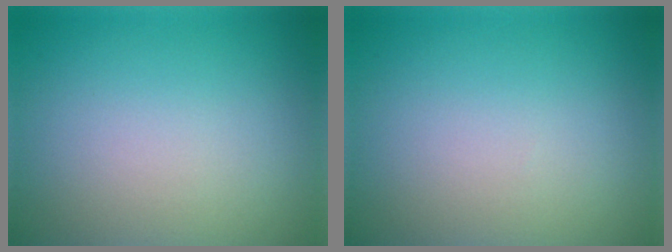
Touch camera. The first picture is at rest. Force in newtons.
{"total": 0.0}